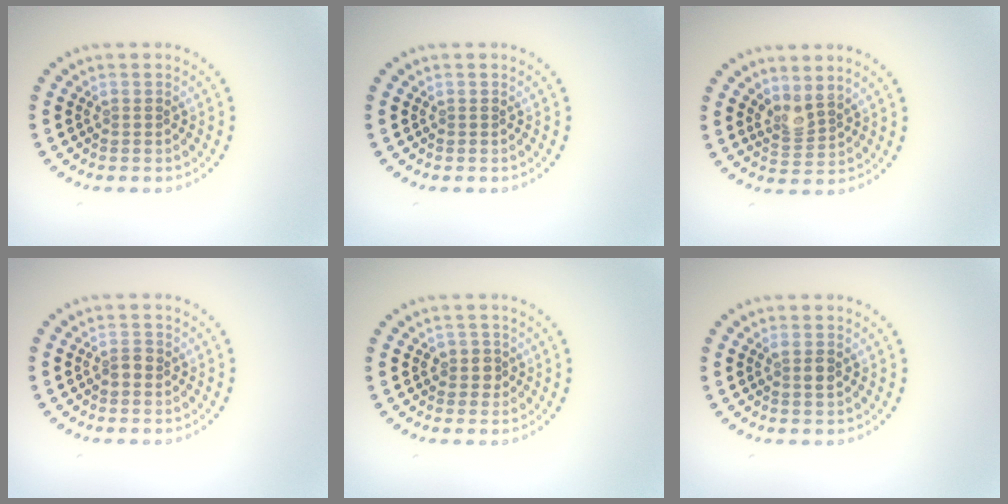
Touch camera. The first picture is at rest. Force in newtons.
{"total": 0.0}
{"total": 2.1, "press": 1.6, "slide": 1.3}
{"total": 1.1, "press": 1.1, "slide": 0.2}
{"total": 1.6, "press": 1.4, "slide": 0.8}
{"total": 1.1, "press": 1.0, "slide": 0.5}